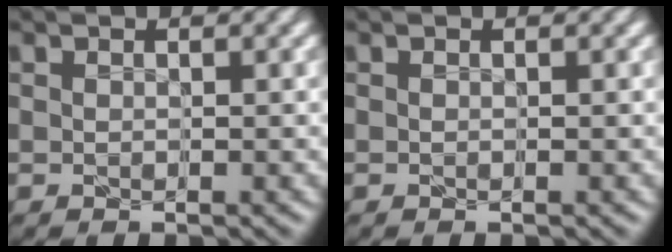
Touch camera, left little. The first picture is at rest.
{"total": 0.0}